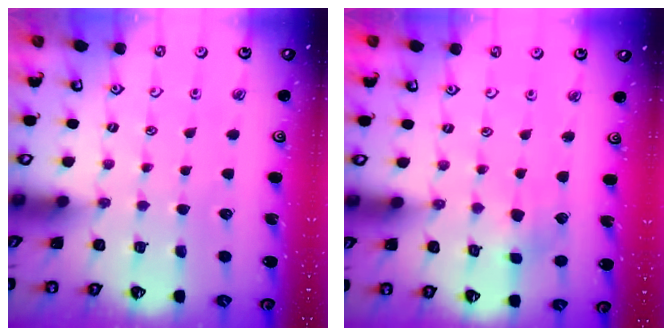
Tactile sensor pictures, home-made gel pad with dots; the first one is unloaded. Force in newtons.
{"total": 3.0, "press": 3.0, "slide": 0.2}